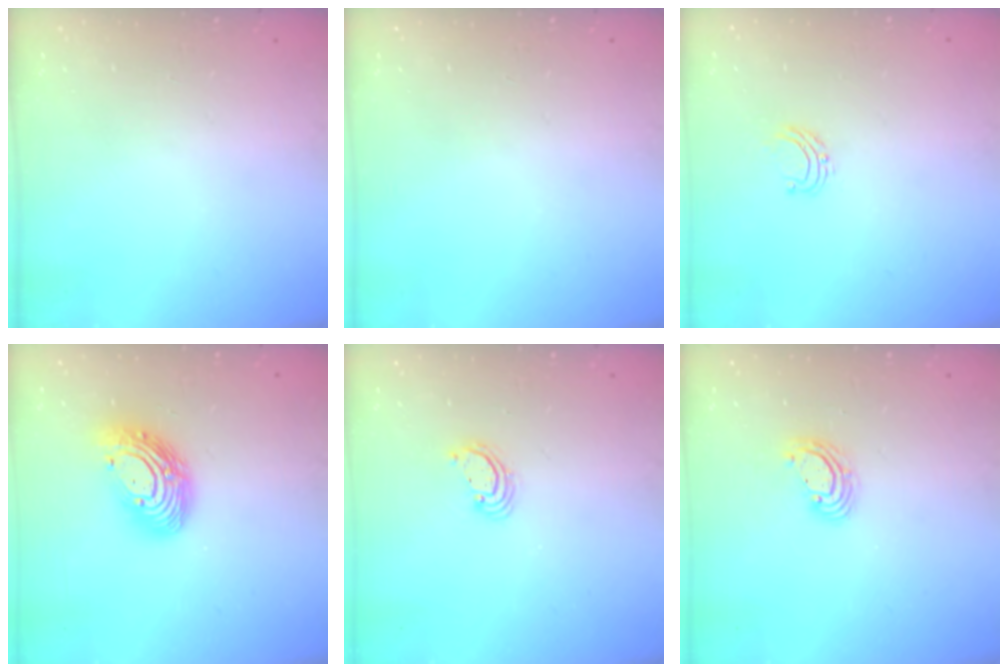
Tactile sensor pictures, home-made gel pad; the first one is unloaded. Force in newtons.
{"total": 0.0}
{"total": 4.6, "press": 4.6, "slide": 0.4}
{"total": 14.0, "press": 14.0, "slide": 1.1}
{"total": 2.4, "press": 2.4, "slide": 0.1}
{"total": 5.1, "press": 5.1, "slide": 0.3}